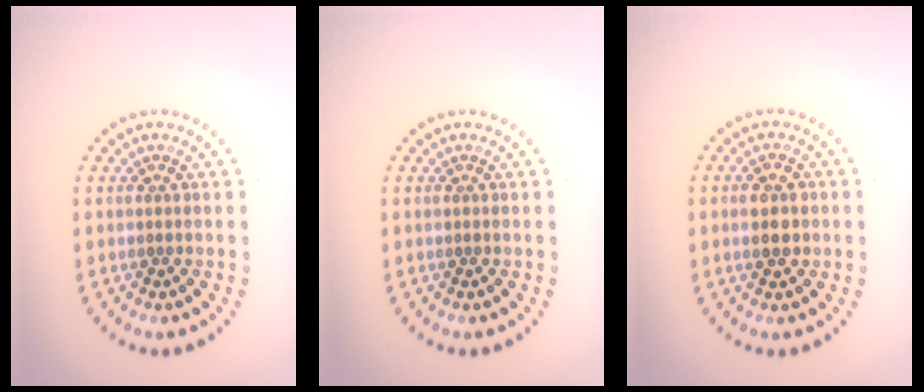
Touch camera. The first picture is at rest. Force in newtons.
{"total": 0.0}
{"total": 2.4, "press": 2.4, "slide": 0.3}